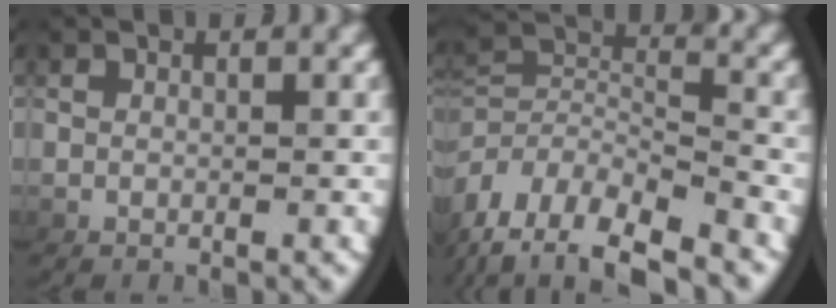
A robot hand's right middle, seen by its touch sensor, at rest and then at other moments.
{"total": 7.7, "force": [-3.3, 5.5, 4.3], "torque": [-0.093, -0.016, -0.056]}